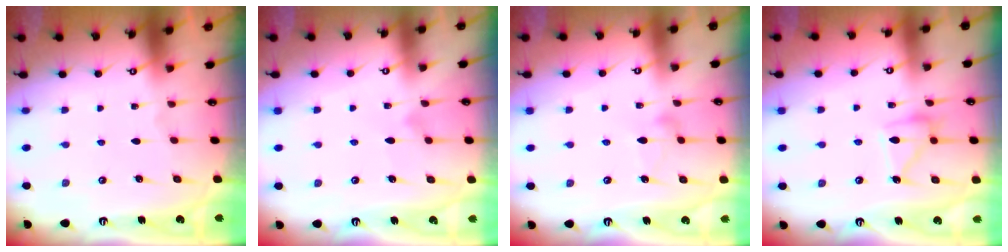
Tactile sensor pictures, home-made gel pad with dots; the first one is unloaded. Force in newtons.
{"total": 8.5, "press": 8.5, "slide": 0.4}
{"total": 6.4, "press": 6.4, "slide": 0.2}
{"total": 11.3, "press": 11.2, "slide": 0.9}